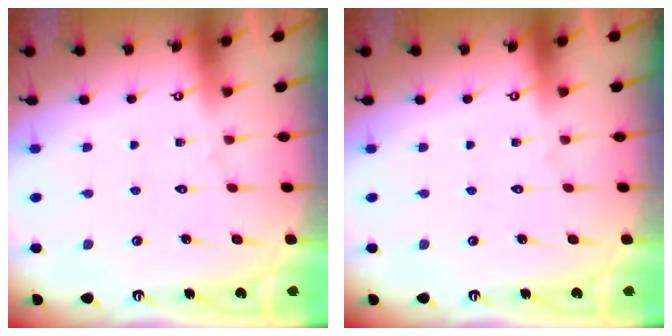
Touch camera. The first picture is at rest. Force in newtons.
{"total": 0.0}